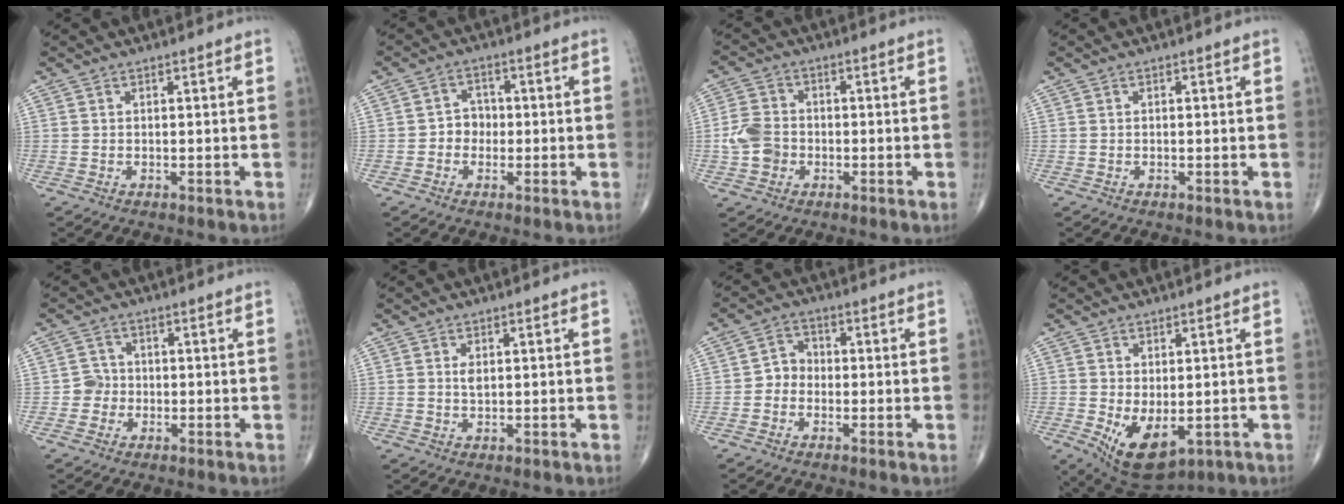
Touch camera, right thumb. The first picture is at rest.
{"total": 3.6, "force": [-0.7, 3.2, 1.6], "torque": [0.001, 0.013, -0.021]}
{"total": 6.1, "force": [-1.4, 4.9, 3.3], "torque": [-0.057, 0.014, -0.032]}
{"total": 0.0}
{"total": 2.9, "force": [-0.8, 2.8, 0.4], "torque": [0.013, 0.010, -0.022]}
{"total": 1.4, "force": [0.4, 0.7, 1.2], "torque": [-0.018, -0.004, 0.008]}
{"total": 3.6, "force": [-1.1, 3.1, 1.6], "torque": [-0.006, 0.015, -0.032]}
{"total": 9.5, "force": [-2.4, 5.2, 7.6], "torque": [-0.112, -0.012, -0.016]}